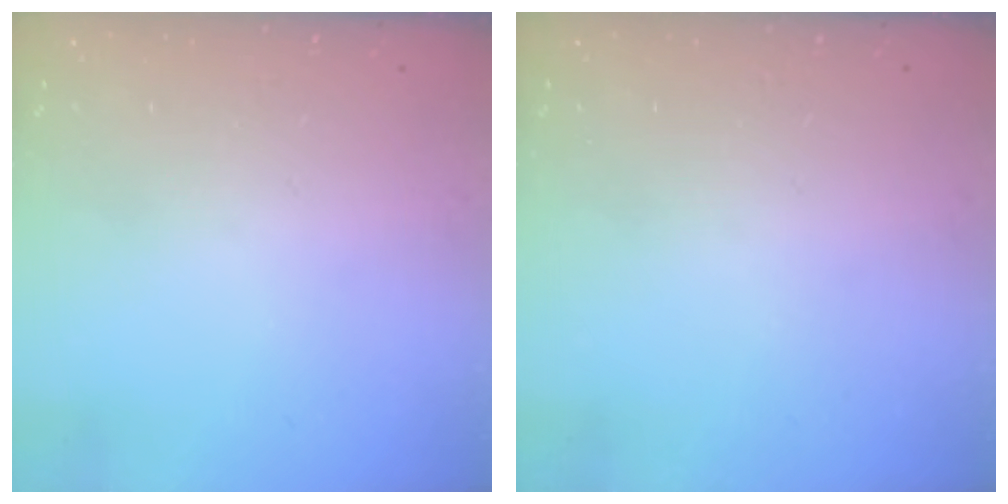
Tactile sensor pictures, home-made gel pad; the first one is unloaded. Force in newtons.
{"total": 0.0}